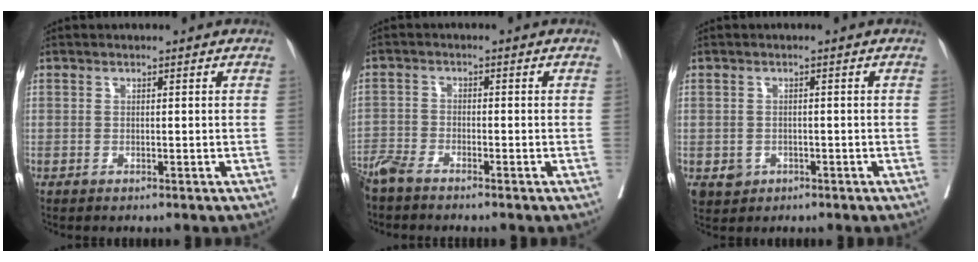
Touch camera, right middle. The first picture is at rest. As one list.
[{"total": 4.1, "force": [-3.7, 0.4, 1.8], "torque": [-0.032, -0.011, -0.075]}, {"total": 2.8, "force": [-1.0, 2.5, 0.7], "torque": [-0.009, 0.002, -0.010]}]